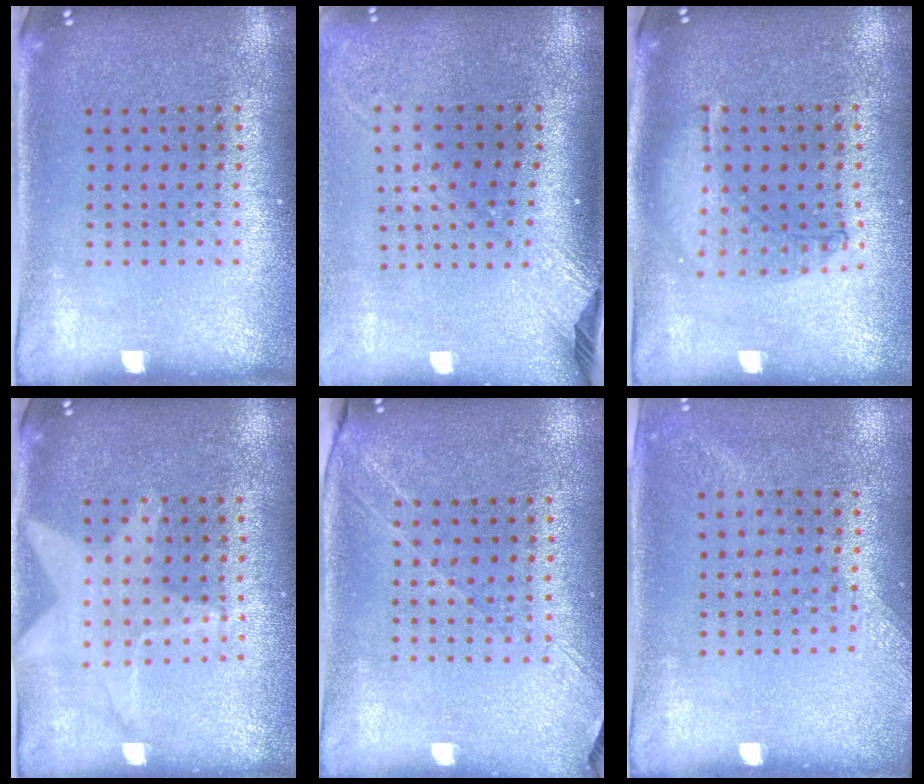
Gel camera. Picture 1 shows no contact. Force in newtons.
{"total": 2.4, "press": 1.8, "slide": 1.7}
{"total": 0.9, "press": 0.9, "slide": 0.2}
{"total": 1.1, "press": 1.1, "slide": 0.1}
{"total": 1.4, "press": 1.3, "slide": 0.6}
{"total": 1.3, "press": 1.0, "slide": 0.8}